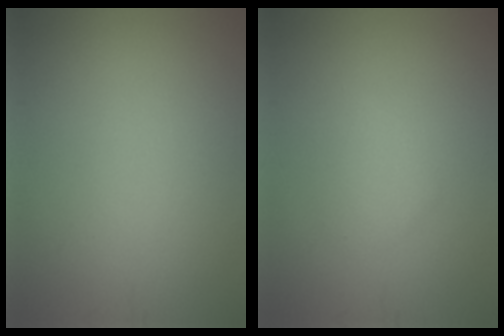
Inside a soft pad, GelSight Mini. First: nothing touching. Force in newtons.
{"total": 1.4, "press": 1.4, "slide": 0.1}